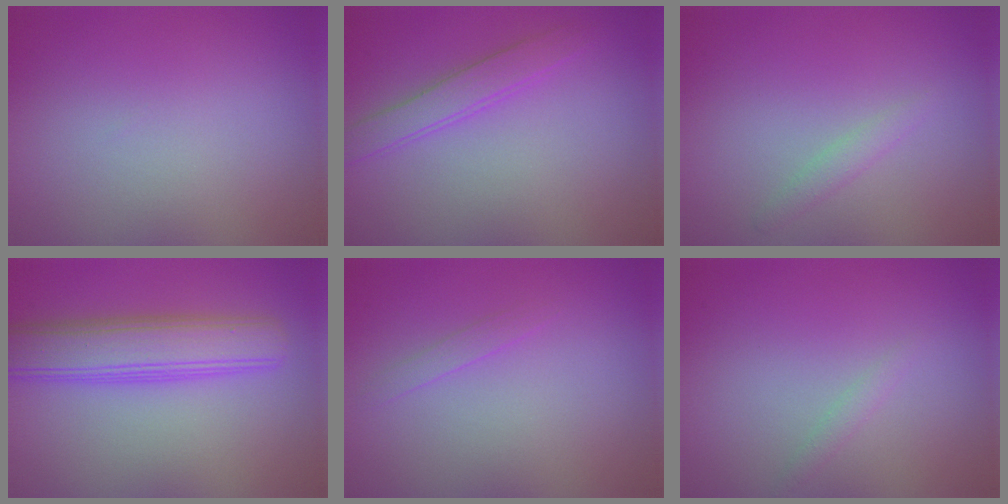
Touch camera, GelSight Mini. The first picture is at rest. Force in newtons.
{"total": 2.3, "press": 2.3, "slide": 0.1}
{"total": 1.1, "press": 1.1, "slide": 0.2}
{"total": 5.7, "press": 5.7, "slide": 0.2}
{"total": 0.8, "press": 0.8, "slide": 0.1}
{"total": 0.7, "press": 0.7, "slide": 0.0}